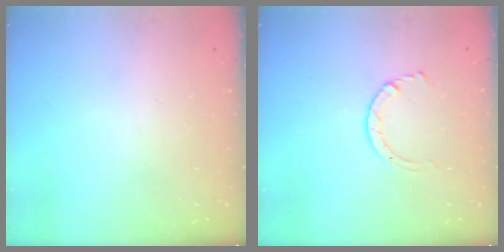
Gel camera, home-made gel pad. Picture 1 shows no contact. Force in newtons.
{"total": 2.9, "press": 2.9, "slide": 0.2}